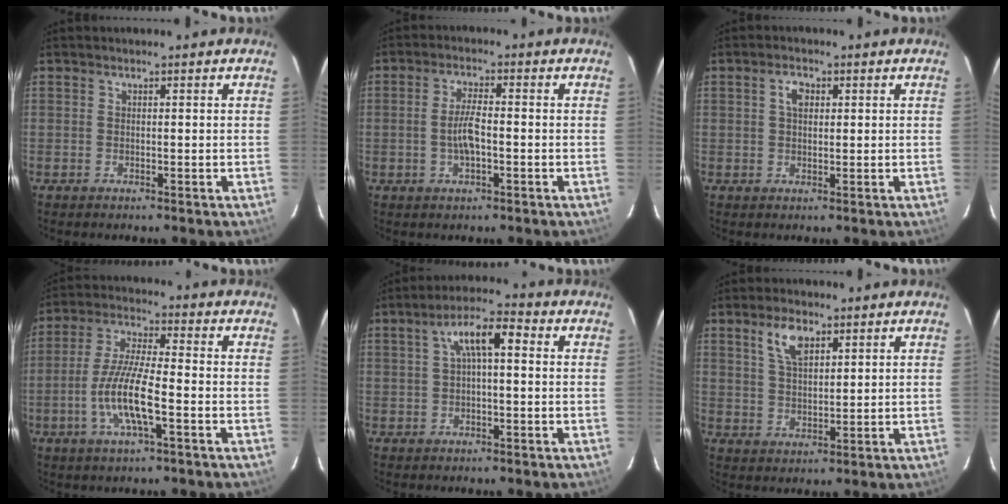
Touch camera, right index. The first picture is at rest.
{"total": 5.0, "force": [-1.1, 1.5, 4.6], "torque": [-0.092, 0.002, -0.019]}
{"total": 2.8, "force": [0.8, 1.7, 2.0], "torque": [-0.038, 0.009, 0.015]}
{"total": 10.8, "force": [-3.6, 1.6, 10.0], "torque": [-0.207, -0.005, -0.070]}
{"total": 6.7, "force": [1.1, 2.1, 6.2], "torque": [-0.114, 0.022, 0.020]}
{"total": 6.1, "force": [3.4, 2.8, 4.2], "torque": [-0.078, 0.008, 0.067]}